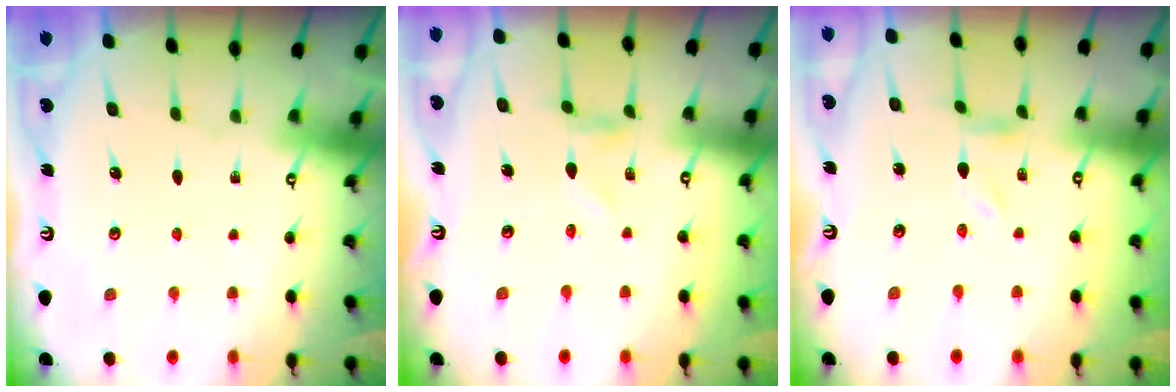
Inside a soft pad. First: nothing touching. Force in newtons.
{"total": 0.0}
{"total": 0.0}